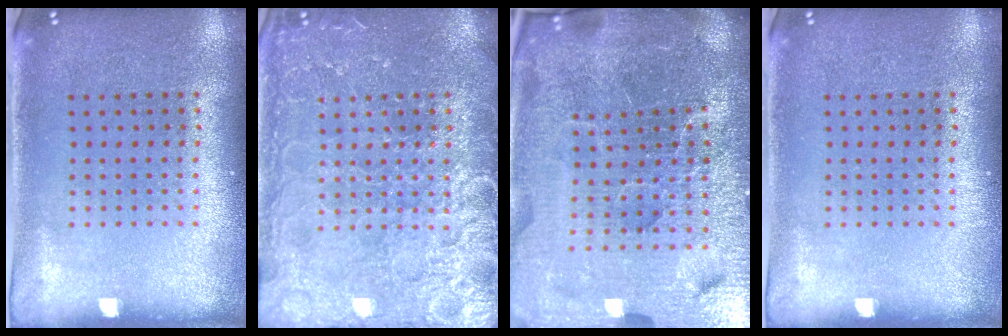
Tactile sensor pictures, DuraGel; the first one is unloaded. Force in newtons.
{"total": 6.6, "press": 6.6, "slide": 0.9}
{"total": 7.0, "press": 6.1, "slide": 3.4}
{"total": 0.0}